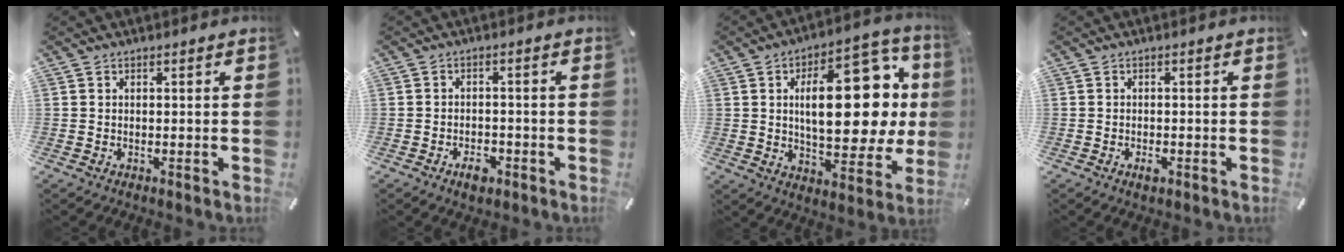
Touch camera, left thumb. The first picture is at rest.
{"total": 3.8, "force": [-2.2, 2.2, 2.1], "torque": [-0.042, 0.006, -0.040]}
{"total": 27.0, "force": [5.0, 13.1, 23.2], "torque": [-0.339, -0.025, 0.080]}
{"total": 1.7, "force": [-0.9, 0.8, 1.3], "torque": [-0.025, 0.001, -0.015]}